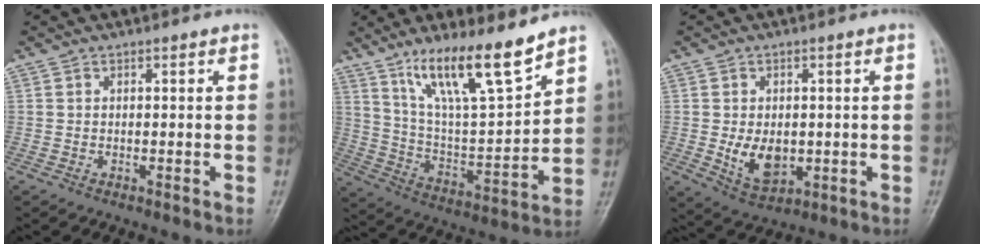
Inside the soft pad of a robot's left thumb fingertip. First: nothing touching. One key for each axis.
{"total": 16.1, "fx": 11.6, "fy": 3.0, "fz": 10.8, "tx": -0.171, "ty": -0.067, "tz": 0.220}
{"total": 6.9, "fx": -0.6, "fy": 4.6, "fz": 5.1, "tx": -0.071, "ty": -0.012, "tz": 0.003}